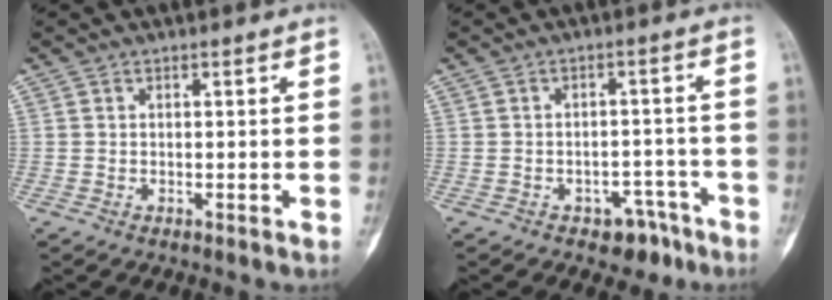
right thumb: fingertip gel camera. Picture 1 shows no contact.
{"total": 5.8, "force": [-3.8, 3.7, 2.5], "torque": [-0.008, 0.035, -0.048]}